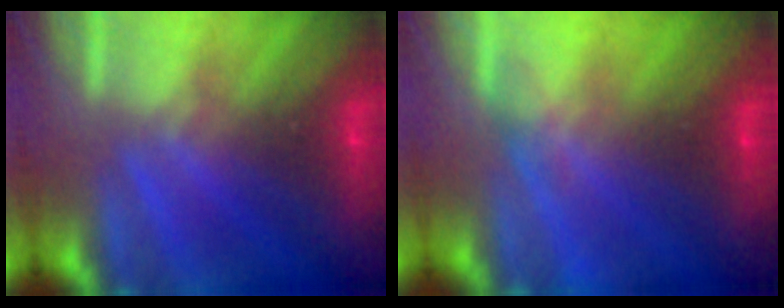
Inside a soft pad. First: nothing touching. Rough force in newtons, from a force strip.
{"total": 3.3}